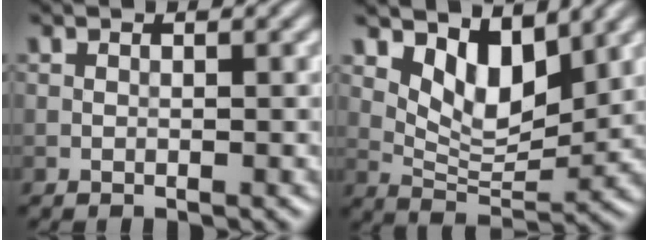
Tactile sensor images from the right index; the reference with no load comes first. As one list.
[{"total": 5.3, "force": [2.9, 2.6, 3.6], "torque": [-0.069, -0.019, 0.053]}]